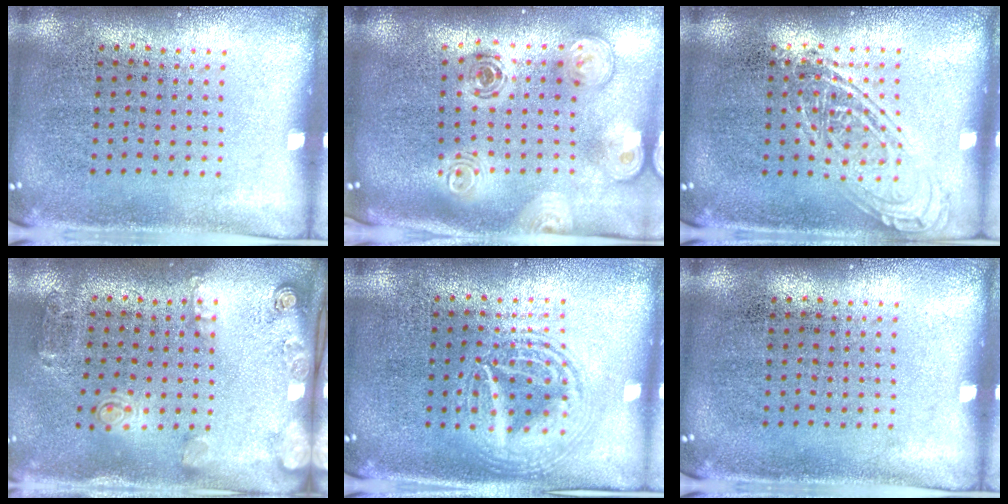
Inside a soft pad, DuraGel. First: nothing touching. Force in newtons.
{"total": 2.2, "press": 1.8, "slide": 1.4}
{"total": 2.4, "press": 2.3, "slide": 0.3}
{"total": 2.0, "press": 1.2, "slide": 1.6}
{"total": 2.9, "press": 2.8, "slide": 0.4}
{"total": 0.0}